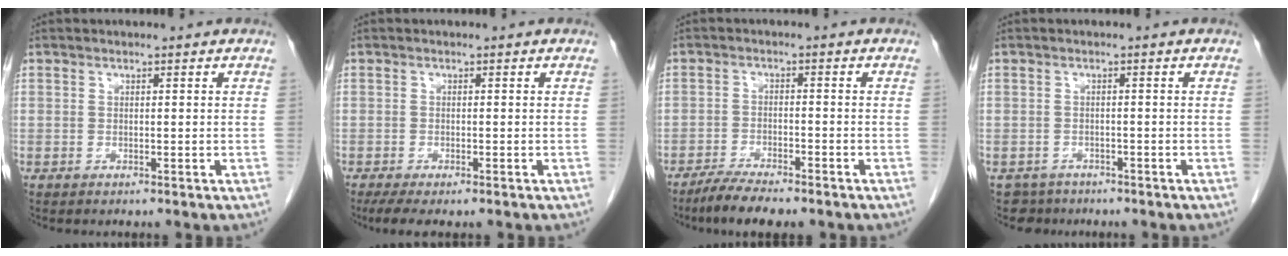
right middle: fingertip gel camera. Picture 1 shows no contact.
{"total": 4.8, "force": [-3.5, 1.3, 3.0], "torque": [-0.051, -0.014, -0.053]}
{"total": 6.4, "force": [-5.2, 0.9, 3.7], "torque": [-0.064, -0.013, -0.089]}
{"total": 2.8, "force": [-2.1, 1.6, -0.6], "torque": [0.005, 0.004, -0.036]}